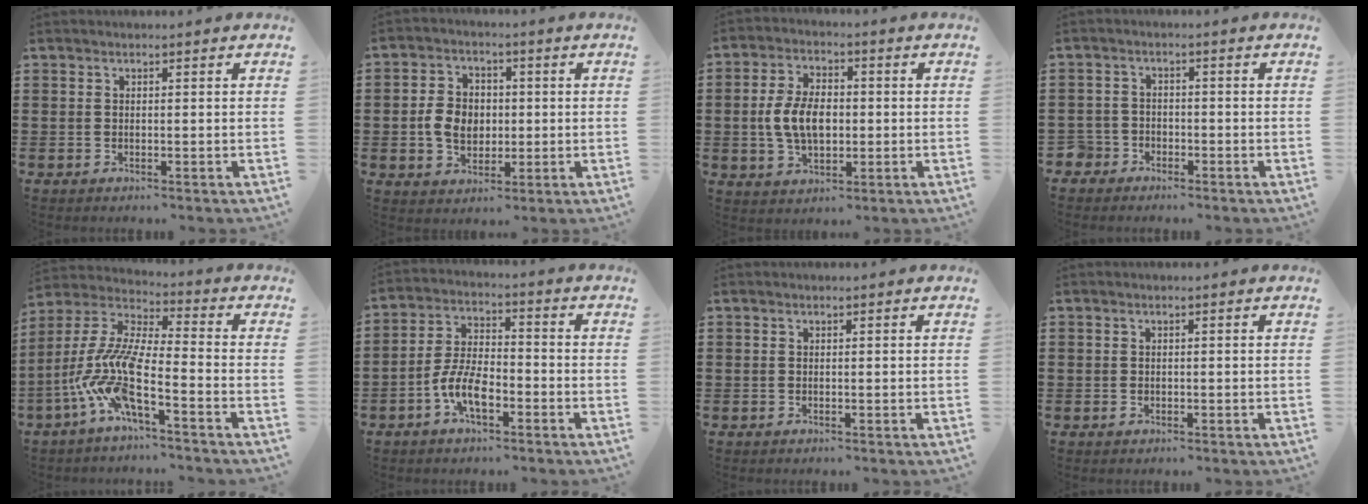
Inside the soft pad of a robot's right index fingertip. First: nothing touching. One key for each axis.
{"total": 6.0, "fx": -0.5, "fy": 4.7, "fz": 3.7, "tx": -0.093, "ty": 0.008, "tz": -0.014}
{"total": 7.4, "fx": -0.3, "fy": 4.5, "fz": 5.9, "tx": -0.125, "ty": 0.003, "tz": -0.013}
{"total": 2.9, "fx": -2.1, "fy": 1.9, "fz": 0.1, "tx": -0.018, "ty": 0.000, "tz": -0.050}
{"total": 10.6, "fx": -6.5, "fy": 1.8, "fz": 8.2, "tx": -0.216, "ty": -0.030, "tz": -0.141}
{"total": 7.2, "fx": -3.4, "fy": 3.1, "fz": 5.6, "tx": -0.134, "ty": -0.002, "tz": -0.070}
{"total": 0.0}
{"total": 0.6, "fx": -0.2, "fy": 0.5, "fz": 0.3, "tx": -0.008, "ty": 0.002, "tz": -0.004}